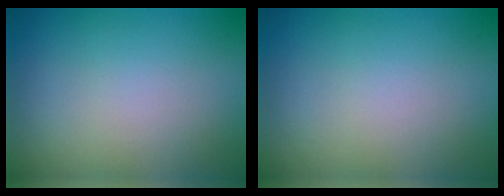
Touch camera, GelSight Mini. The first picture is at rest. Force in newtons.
{"total": 0.0}